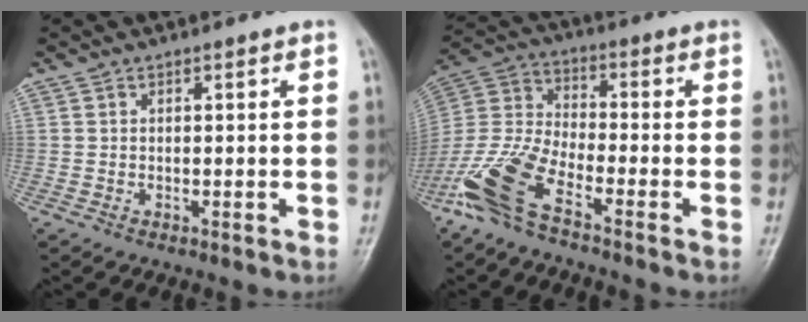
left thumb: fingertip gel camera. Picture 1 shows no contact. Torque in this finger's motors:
{"motor_torque": [0.27, 4.31, 0.61, -0.04, 0.34]}